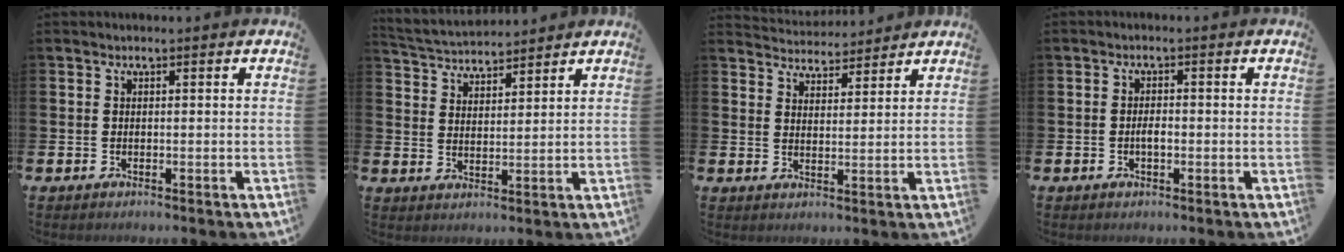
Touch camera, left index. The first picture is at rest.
{"total": 4.1, "force": [4.0, 0.7, -0.2], "torque": [-0.018, -0.023, 0.073]}
{"total": 4.2, "force": [4.1, 0.7, -0.4], "torque": [-0.011, -0.023, 0.077]}
{"total": 1.6, "force": [-0.3, 0.7, 1.4], "torque": [-0.013, -0.003, -0.010]}